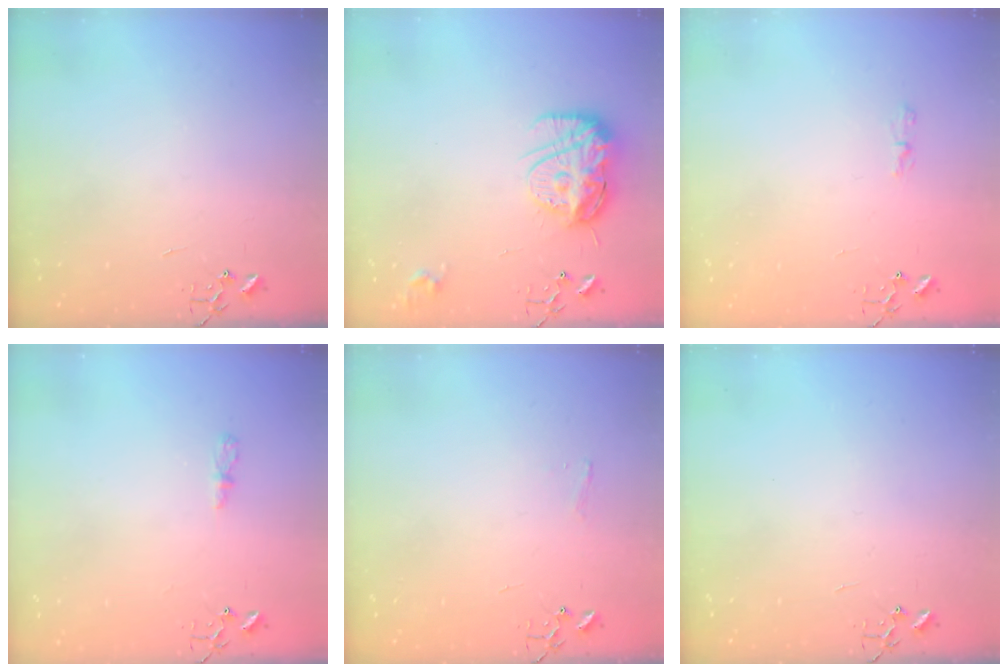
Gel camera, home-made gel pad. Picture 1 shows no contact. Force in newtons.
{"total": 14.9, "press": 14.8, "slide": 1.2}
{"total": 3.9, "press": 3.9, "slide": 0.5}
{"total": 4.0, "press": 4.0, "slide": 0.5}
{"total": 3.4, "press": 3.4, "slide": 0.4}
{"total": 0.0}